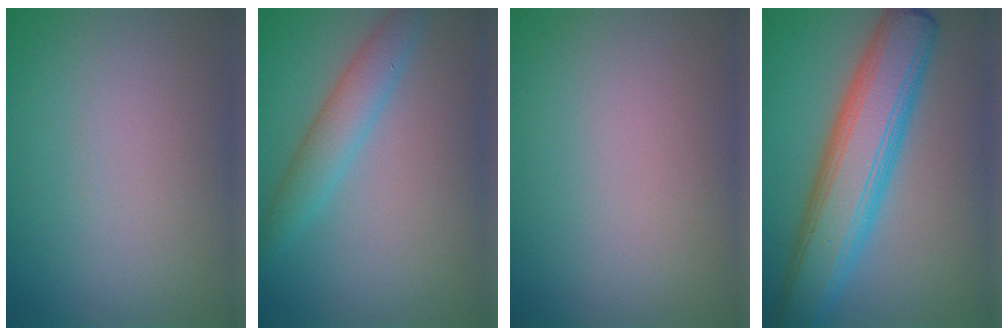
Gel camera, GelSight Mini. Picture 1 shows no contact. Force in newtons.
{"total": 2.9, "press": 2.9, "slide": 0.0}
{"total": 0.0}
{"total": 8.4, "press": 8.4, "slide": 0.2}